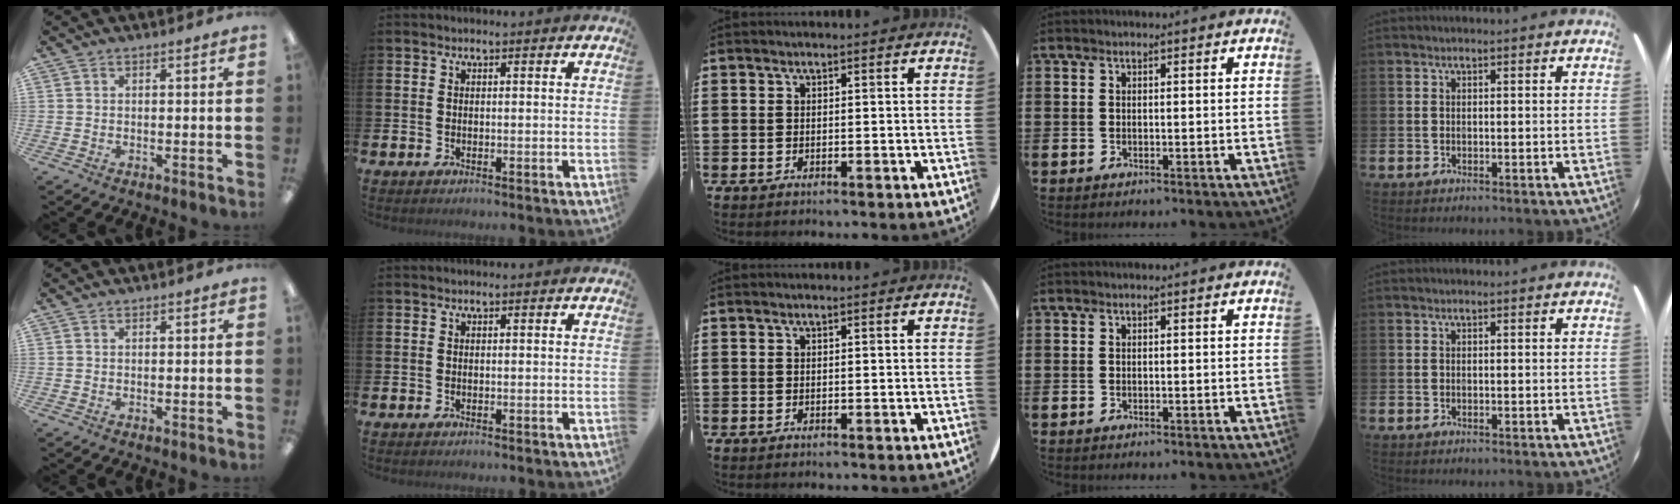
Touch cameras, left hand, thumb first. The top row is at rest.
{}